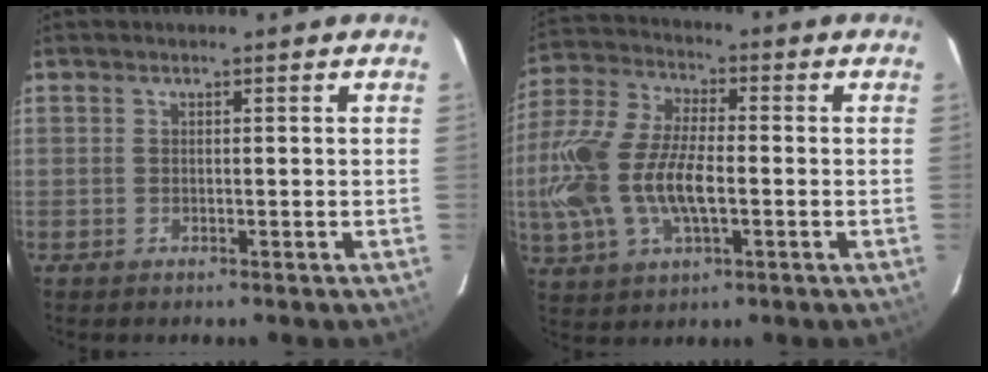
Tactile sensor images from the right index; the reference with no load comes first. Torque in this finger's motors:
{"motor_torque": [0.68, -0.17, 0.98, 0.21]}